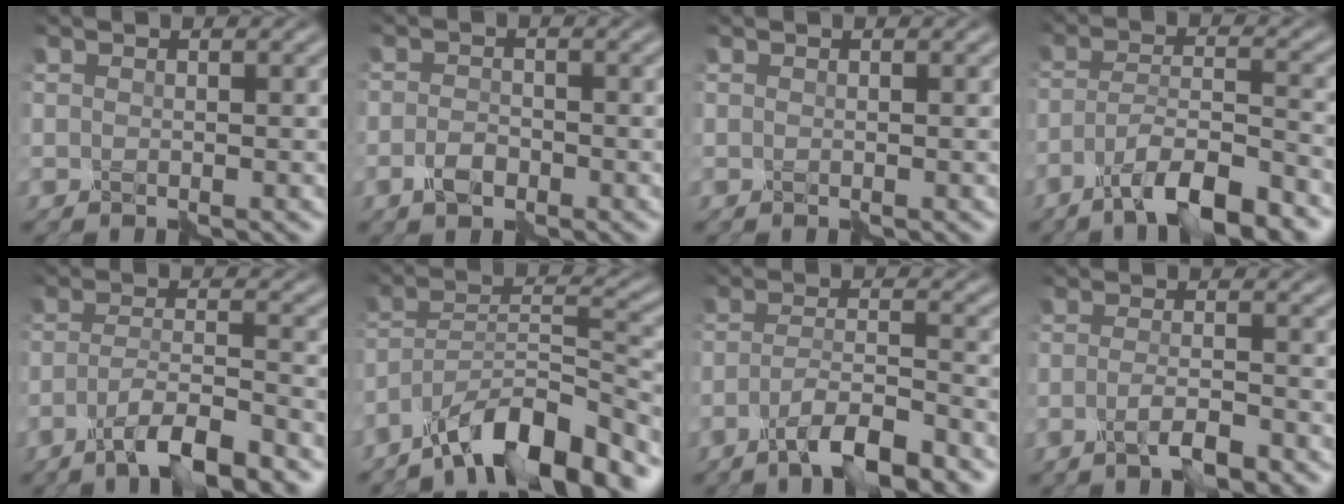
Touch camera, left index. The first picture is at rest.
{"total": 2.1, "force": [-1.1, 1.1, 1.3], "torque": [-0.027, 0.002, -0.024]}
{"total": 0.0}
{"total": 7.6, "force": [-5.3, 1.6, 5.3], "torque": [-0.087, 0.005, -0.094]}
{"total": 6.3, "force": [-4.0, 1.3, 4.6], "torque": [-0.076, 0.004, -0.075]}
{"total": 10.9, "force": [-8.3, 2.9, 6.5], "torque": [-0.095, 0.019, -0.157]}
{"total": 6.0, "force": [-3.9, 1.3, 4.3], "torque": [-0.071, 0.004, -0.072]}
{"total": 3.3, "force": [-1.8, 0.8, 2.7], "torque": [-0.048, 0.001, -0.038]}